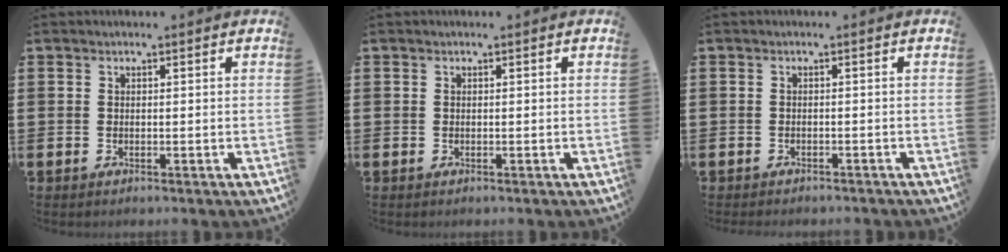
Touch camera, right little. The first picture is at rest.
{"total": 0.0}
{"total": 0.6, "force": [-0.6, 0.1, 0.0], "torque": [-0.003, 0.000, -0.013]}